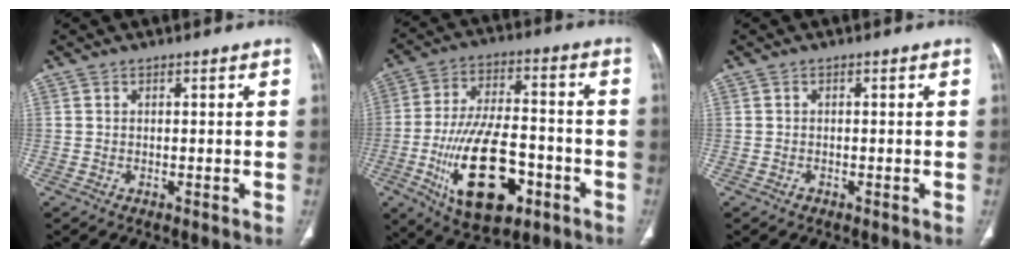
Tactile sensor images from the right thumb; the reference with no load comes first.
{"total": 19.8, "force": [-7.3, 9.8, 15.6], "torque": [-0.260, 0.027, -0.110]}
{"total": 0.6, "force": [-0.3, 0.4, 0.2], "torque": [0.002, 0.003, -0.006]}